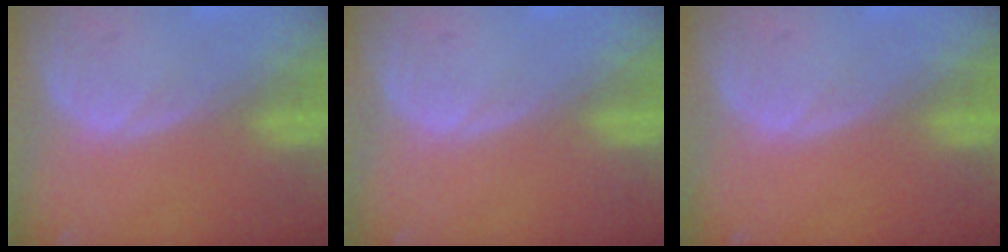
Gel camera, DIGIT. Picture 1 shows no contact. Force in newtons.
{"total": 0.0}
{"total": 0.0}